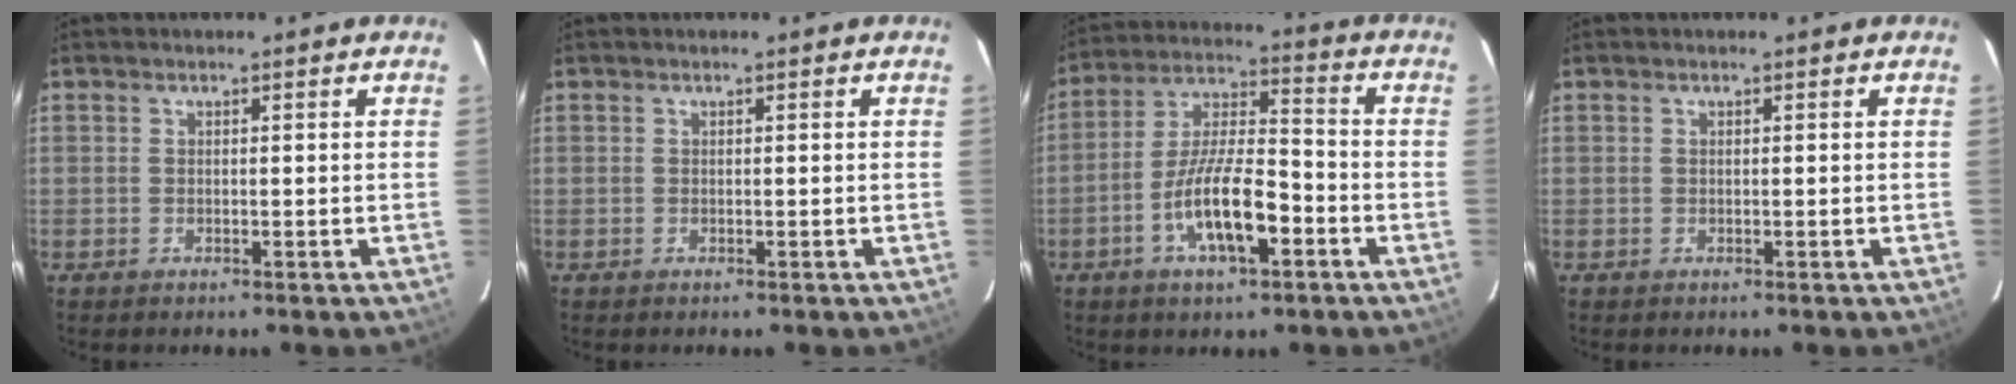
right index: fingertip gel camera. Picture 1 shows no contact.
{"total": 0.0}
{"total": 13.1, "force": [-5.4, 4.0, 11.2], "torque": [-0.219, 0.003, -0.097]}
{"total": 0.0}